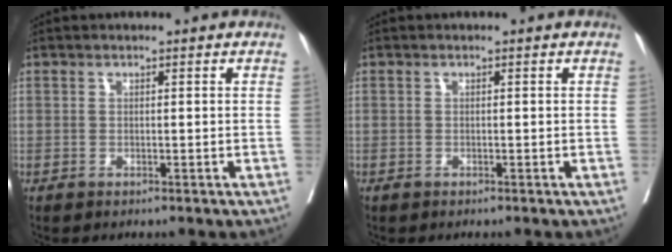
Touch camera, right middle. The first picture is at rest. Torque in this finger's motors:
{"motor_torque": [0.02, 0.01, 0.12, 0.04]}